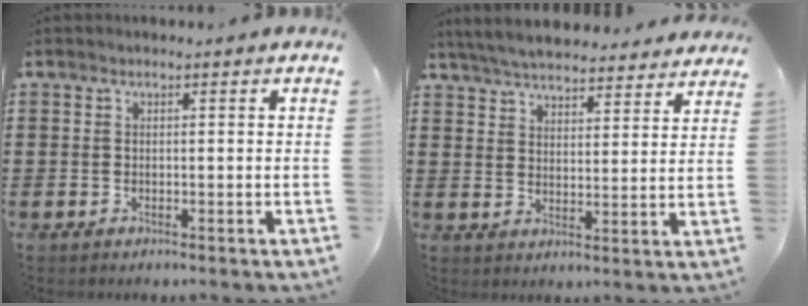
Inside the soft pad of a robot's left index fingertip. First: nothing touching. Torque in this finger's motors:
{"motor_torque": [-0.19, -0.89, -0.06, 0.03]}